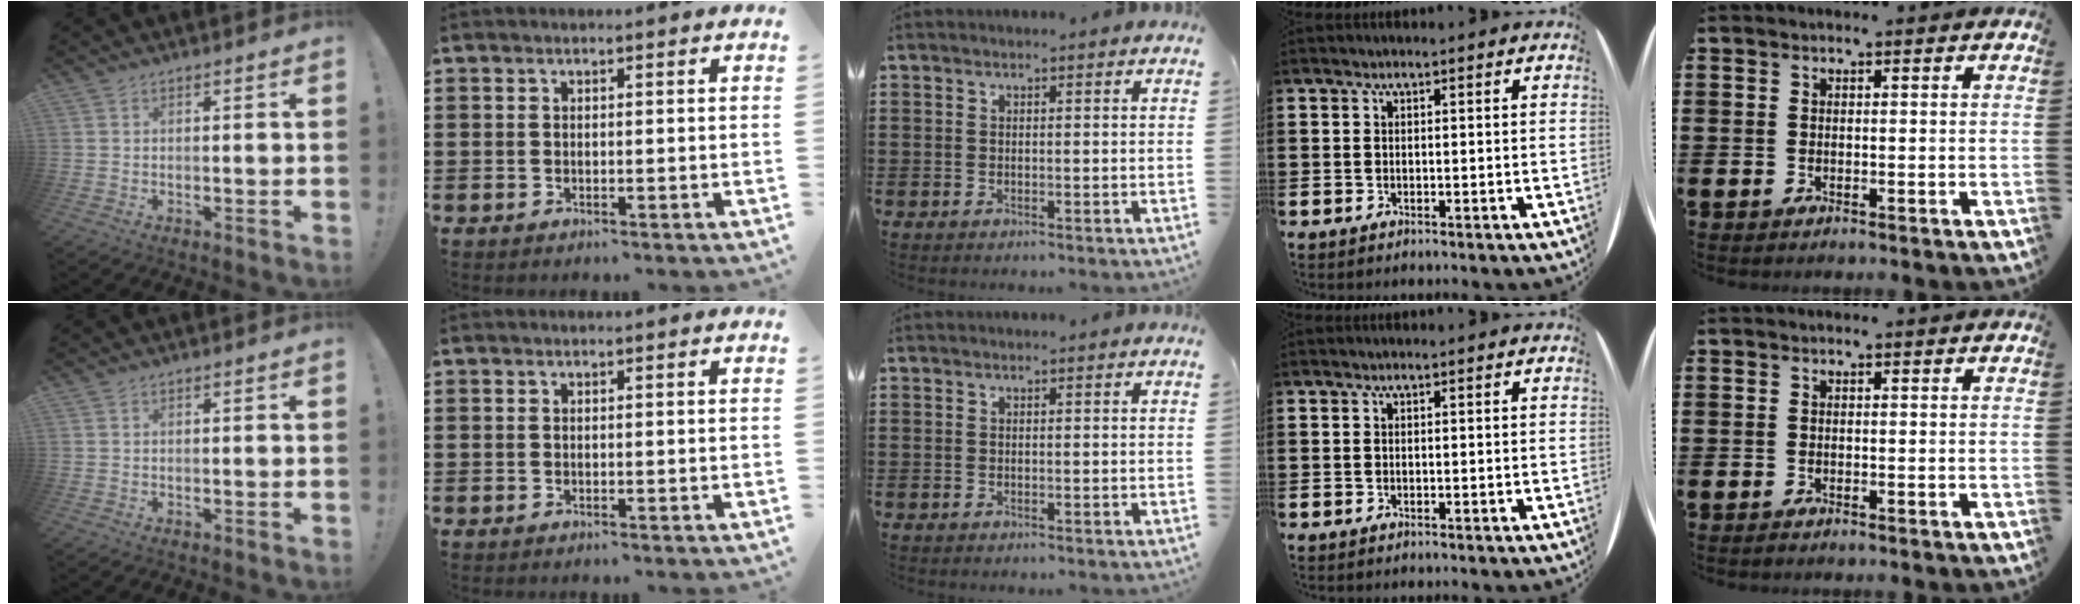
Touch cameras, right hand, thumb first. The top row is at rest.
{}